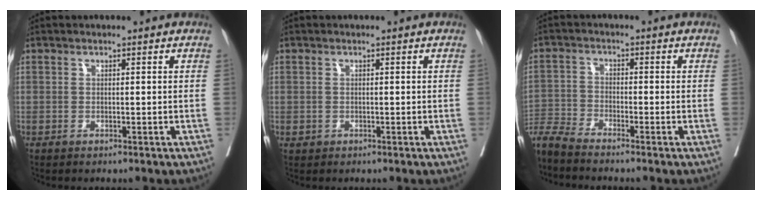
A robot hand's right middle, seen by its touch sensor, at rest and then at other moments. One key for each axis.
{"total": 0.7, "fx": -0.2, "fy": 0.6, "fz": 0.2, "tx": -0.003, "ty": 0.001, "tz": -0.001}
{"total": 5.6, "fx": -5.4, "fy": -0.7, "fz": 1.2, "tx": -0.020, "ty": -0.014, "tz": -0.105}